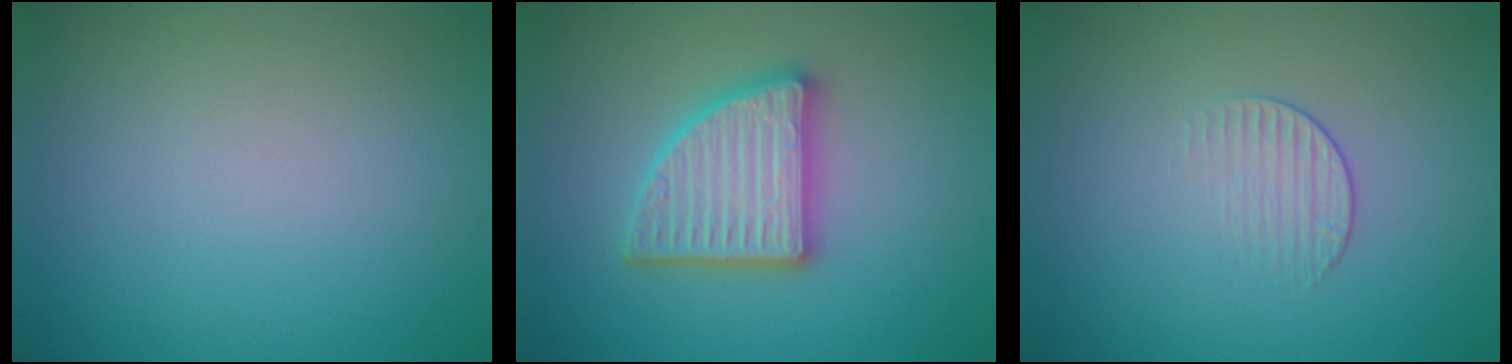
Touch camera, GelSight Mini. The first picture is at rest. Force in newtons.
{"total": 4.9, "press": 4.8, "slide": 0.7}
{"total": 1.2, "press": 0.4, "slide": 1.2}